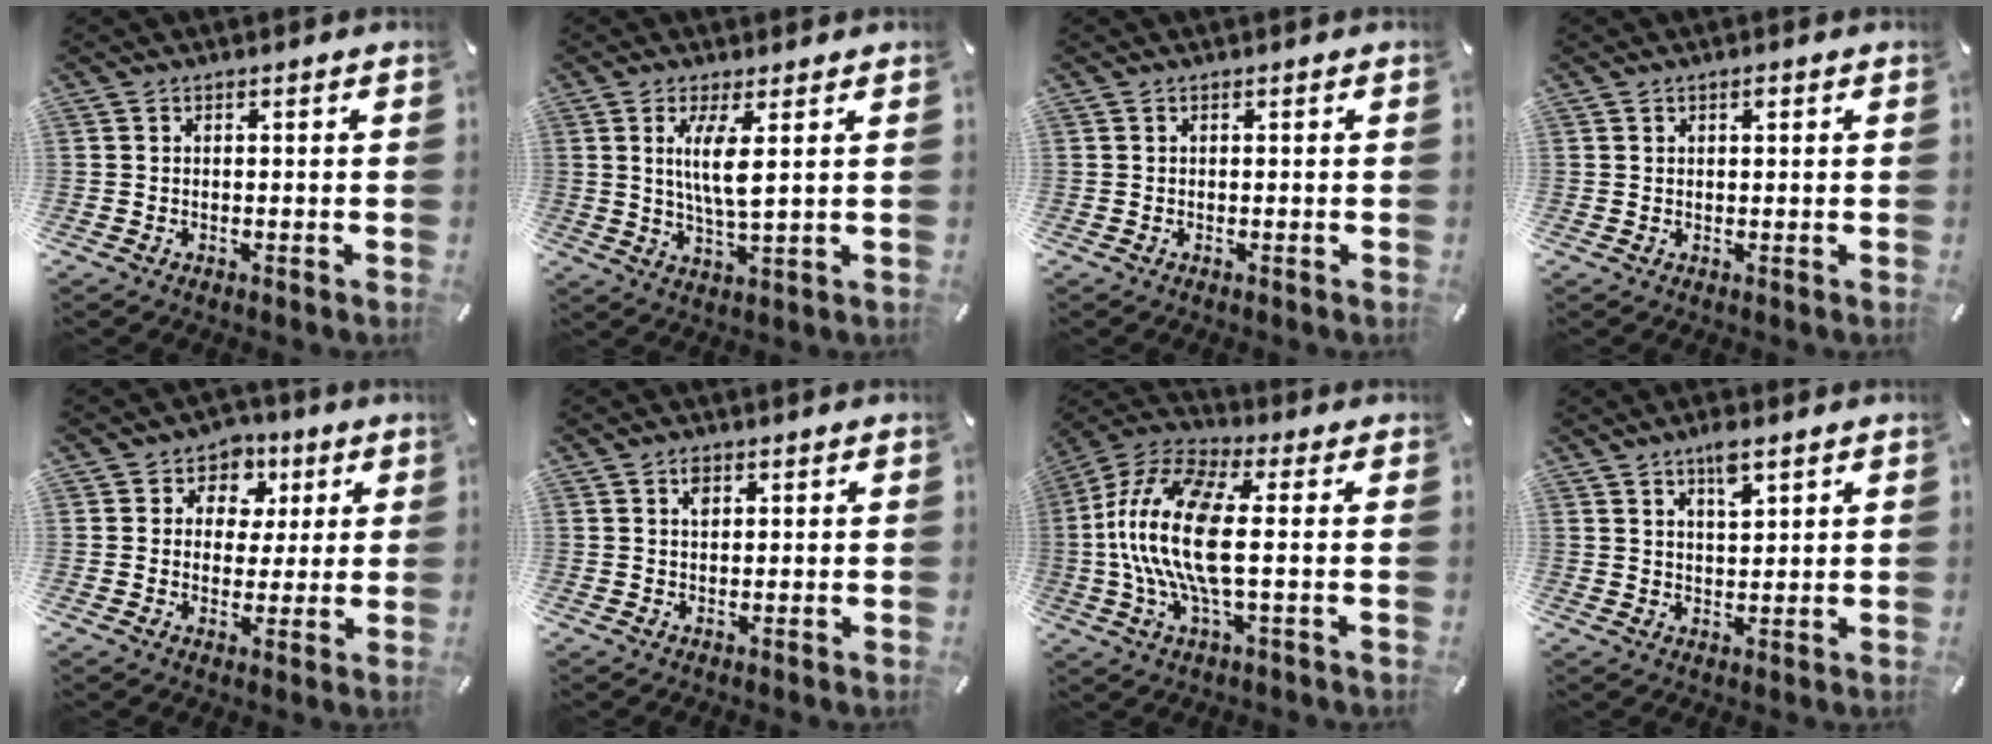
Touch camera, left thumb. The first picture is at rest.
{"total": 7.6, "force": [1.9, 1.5, 7.2], "torque": [-0.150, -0.010, 0.025]}
{"total": 0.0}
{"total": 1.0, "force": [0.5, 0.6, 0.7], "torque": [-0.013, 0.004, 0.008]}
{"total": 7.2, "force": [2.3, 6.5, 2.2], "torque": [-0.039, -0.013, 0.038]}
{"total": 2.2, "force": [1.0, 1.4, 1.4], "torque": [-0.015, -0.005, 0.015]}
{"total": 17.5, "force": [-0.3, 6.6, 16.2], "torque": [-0.349, -0.013, -0.012]}
{"total": 5.5, "force": [3.6, 2.3, 3.5], "torque": [-0.052, -0.013, 0.060]}